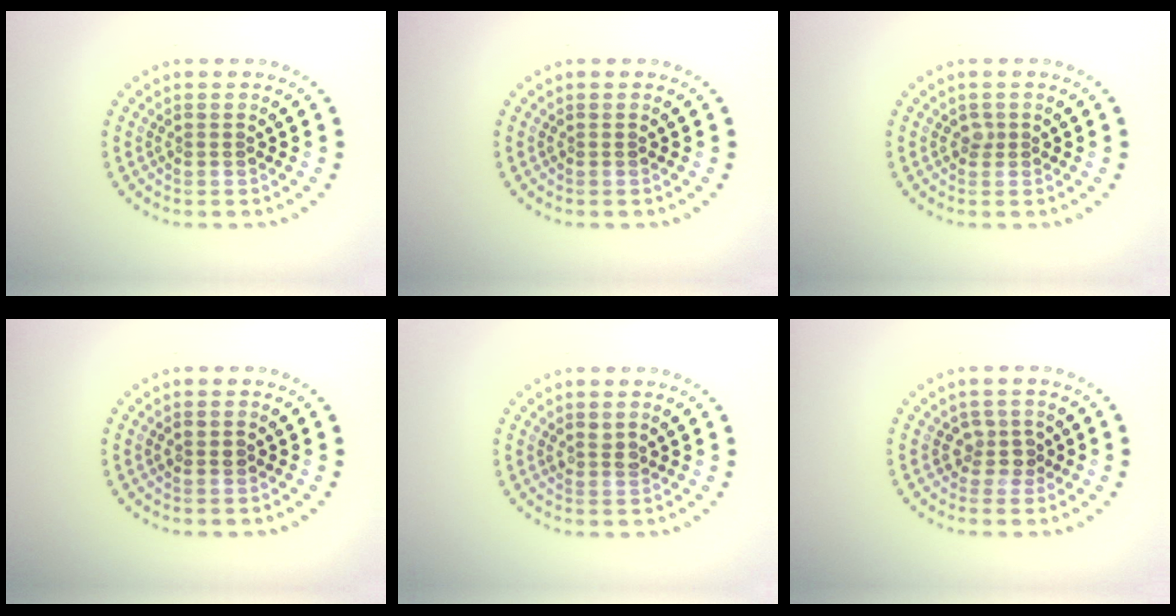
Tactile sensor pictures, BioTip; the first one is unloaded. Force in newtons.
{"total": 0.0}
{"total": 0.7, "press": 0.6, "slide": 0.5}
{"total": 0.8, "press": 0.8, "slide": 0.1}
{"total": 0.9, "press": 0.8, "slide": 0.5}
{"total": 1.9, "press": 1.4, "slide": 1.2}